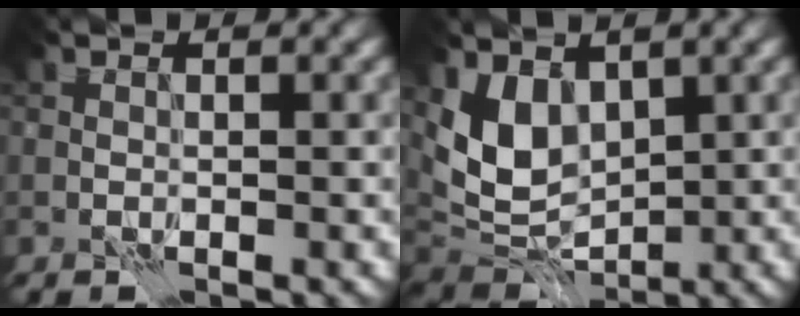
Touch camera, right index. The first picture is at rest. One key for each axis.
{"total": 6.2, "fx": 1.3, "fy": 4.3, "fz": 4.2, "tx": -0.083, "ty": -0.016, "tz": 0.018}